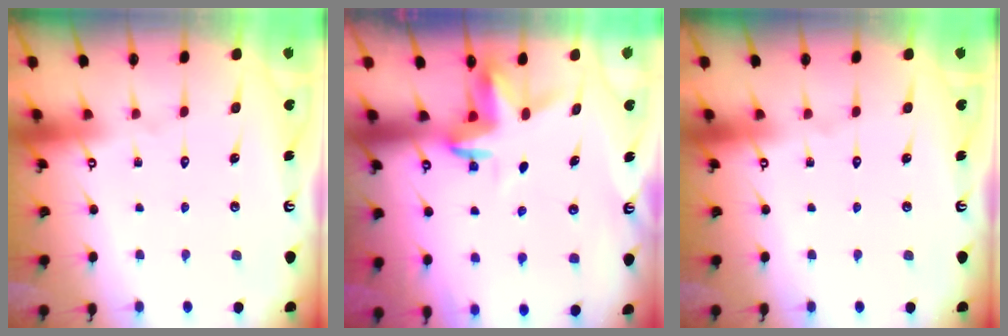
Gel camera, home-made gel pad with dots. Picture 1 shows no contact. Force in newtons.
{"total": 3.6, "press": 3.6, "slide": 0.2}
{"total": 0.0}